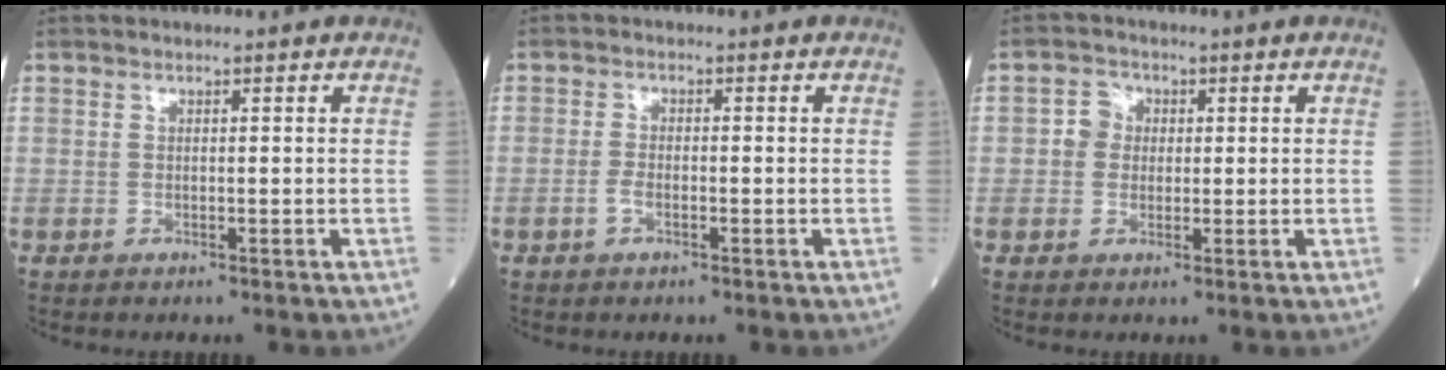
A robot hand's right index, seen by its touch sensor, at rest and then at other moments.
{"total": 1.8, "force": [-0.9, 0.8, 1.3], "torque": [-0.028, 0.003, -0.017]}
{"total": 2.8, "force": [0.1, 2.6, 0.9], "torque": [-0.010, 0.010, 0.000]}